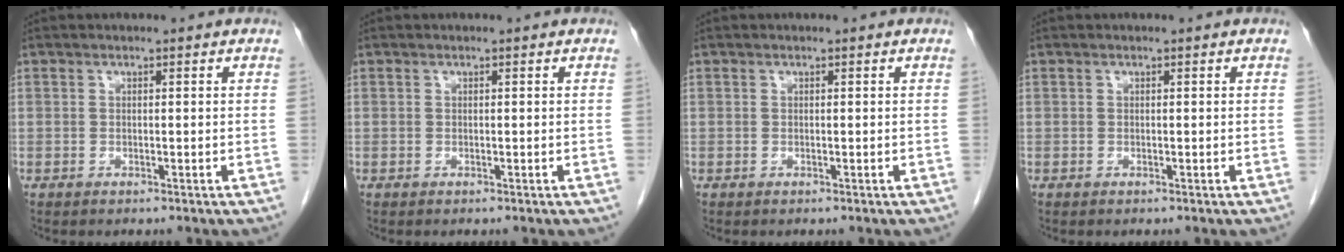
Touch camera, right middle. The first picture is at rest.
{"total": 0.0}
{"total": 0.0}
{"total": 0.0}